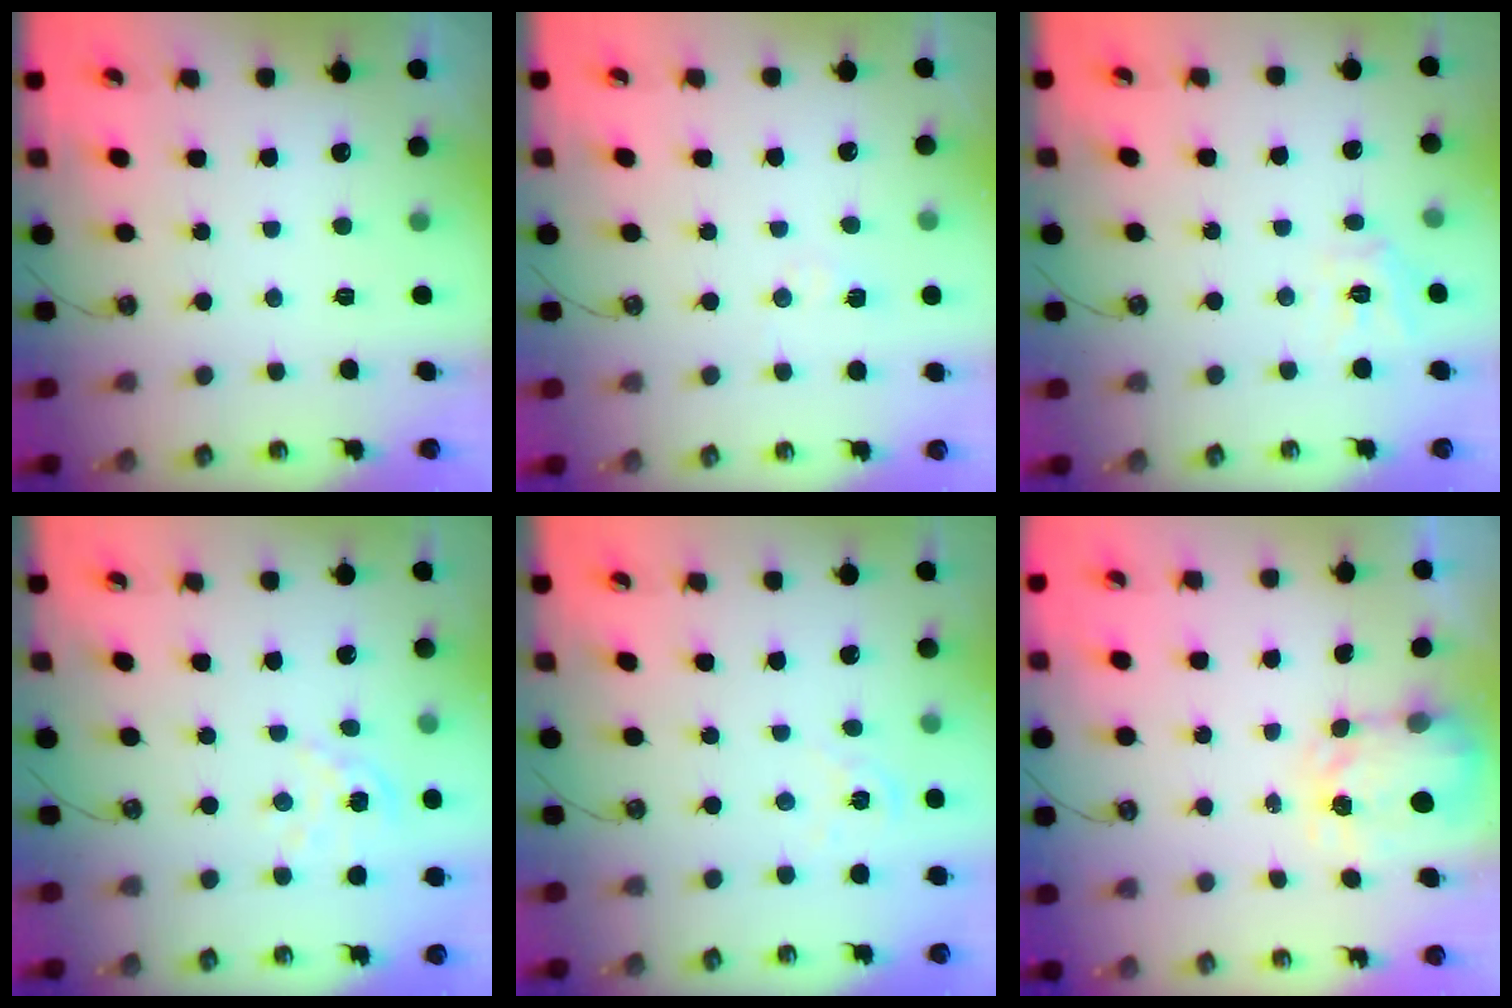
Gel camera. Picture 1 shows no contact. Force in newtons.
{"total": 4.0, "press": 3.9, "slide": 0.5}
{"total": 9.5, "press": 9.5, "slide": 0.9}
{"total": 2.5, "press": 2.5, "slide": 0.2}
{"total": 2.1, "press": 2.1, "slide": 0.2}
{"total": 3.7, "press": 3.7, "slide": 0.5}